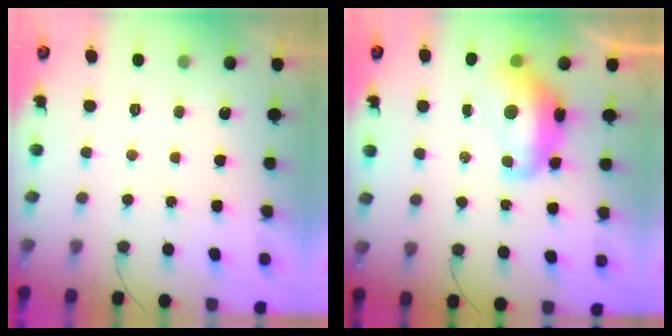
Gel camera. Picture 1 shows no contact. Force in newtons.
{"total": 13.2, "press": 13.1, "slide": 1.5}